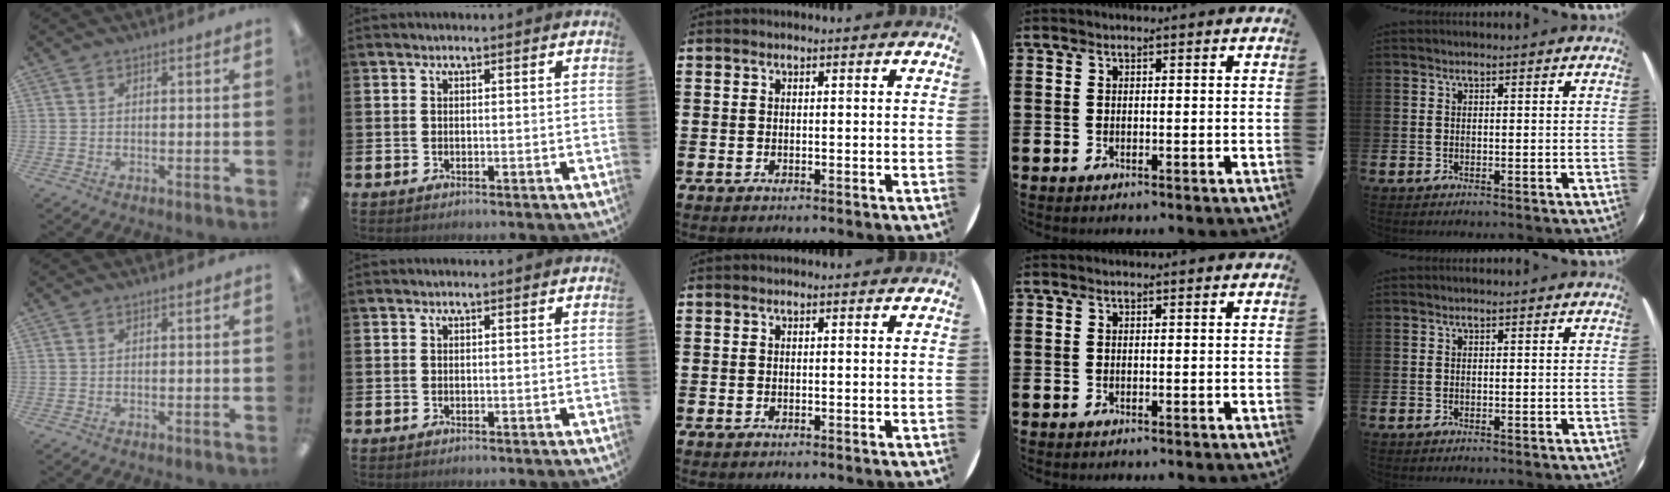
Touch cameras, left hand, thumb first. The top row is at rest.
{}